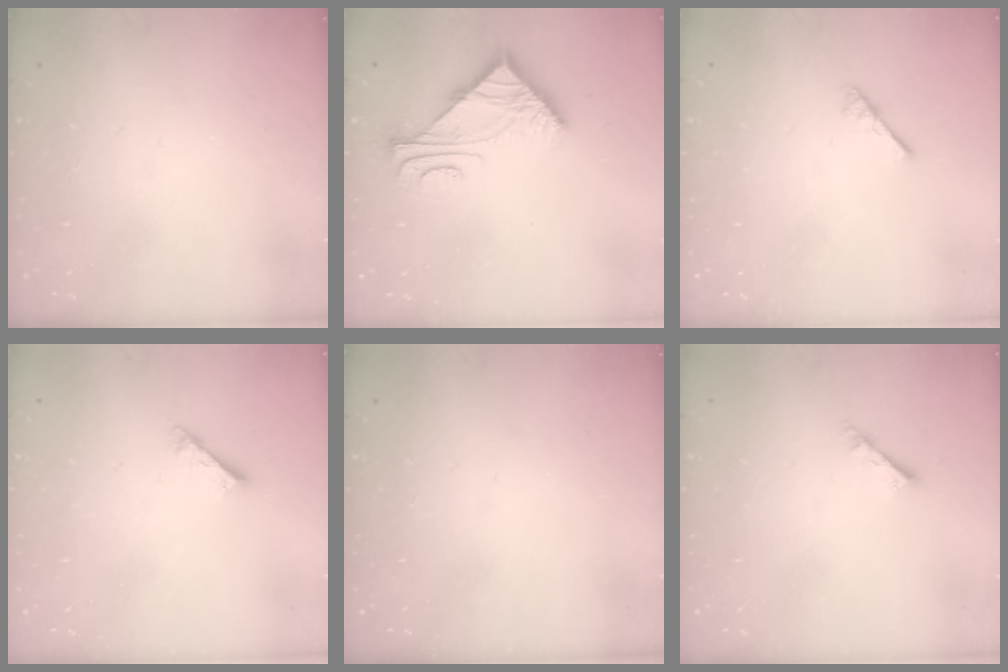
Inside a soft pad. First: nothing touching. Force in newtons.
{"total": 6.2, "press": 6.2, "slide": 0.4}
{"total": 2.5, "press": 2.5, "slide": 0.4}
{"total": 2.5, "press": 2.5, "slide": 0.1}
{"total": 0.0}
{"total": 2.3, "press": 2.3, "slide": 0.1}